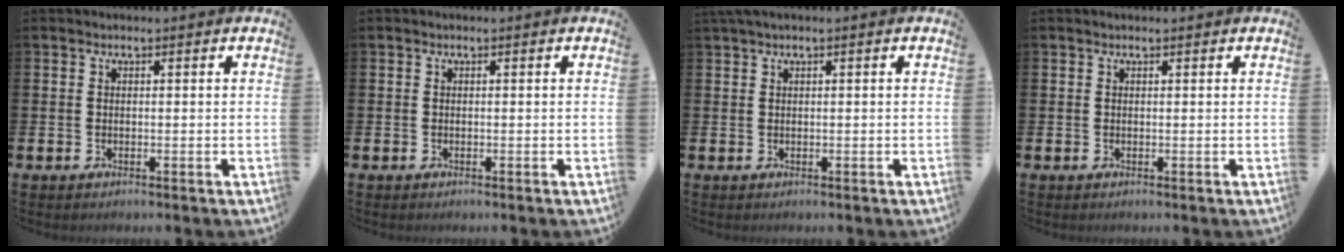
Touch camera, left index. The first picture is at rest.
{"total": 0.0}
{"total": 0.9, "force": [0.6, -0.1, 0.7], "torque": [-0.015, 0.002, 0.011]}
{"total": 0.0}